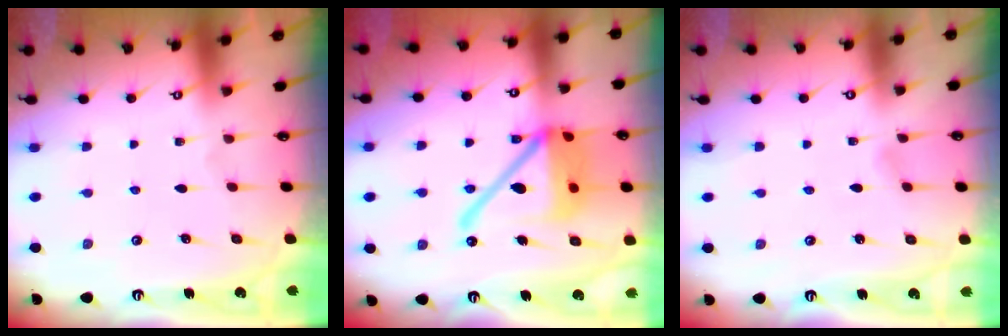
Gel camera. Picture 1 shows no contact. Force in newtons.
{"total": 19.4, "press": 19.3, "slide": 2.0}
{"total": 1.7, "press": 1.7, "slide": 0.2}